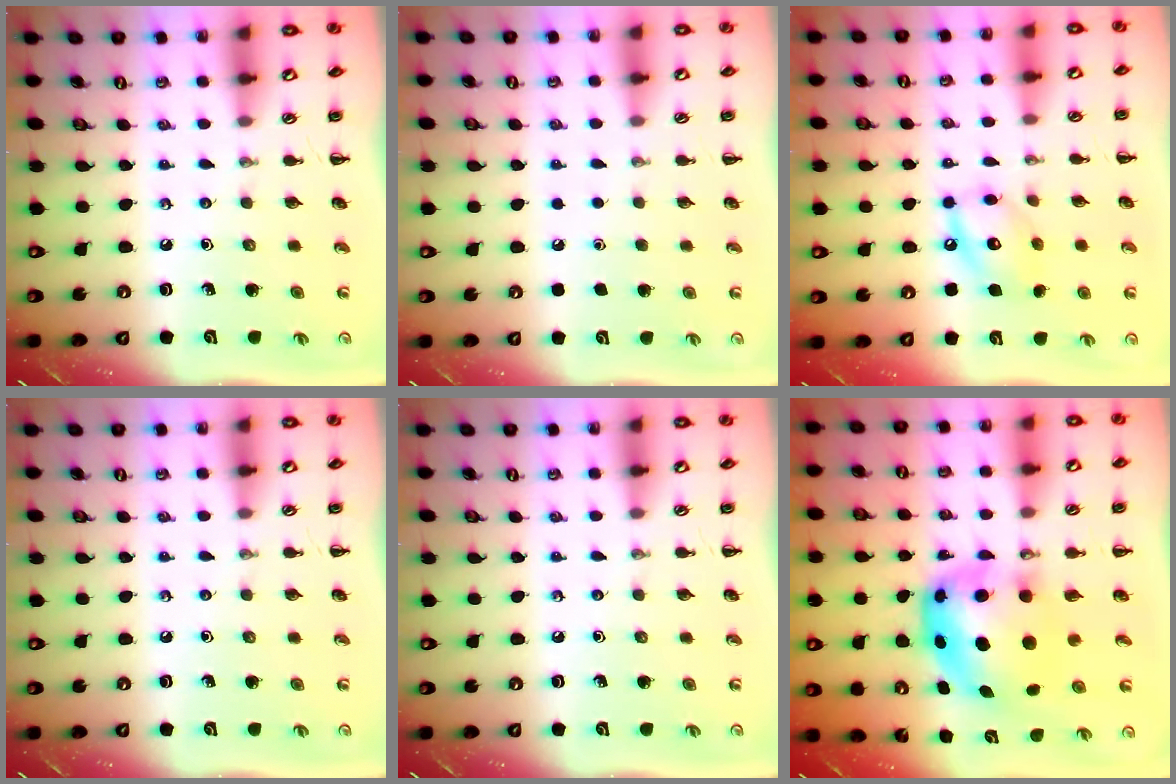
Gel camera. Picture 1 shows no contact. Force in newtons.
{"total": 1.6, "press": 1.6, "slide": 0.1}
{"total": 11.4, "press": 11.3, "slide": 1.0}
{"total": 0.0}
{"total": 0.0}
{"total": 6.9, "press": 6.7, "slide": 1.6}